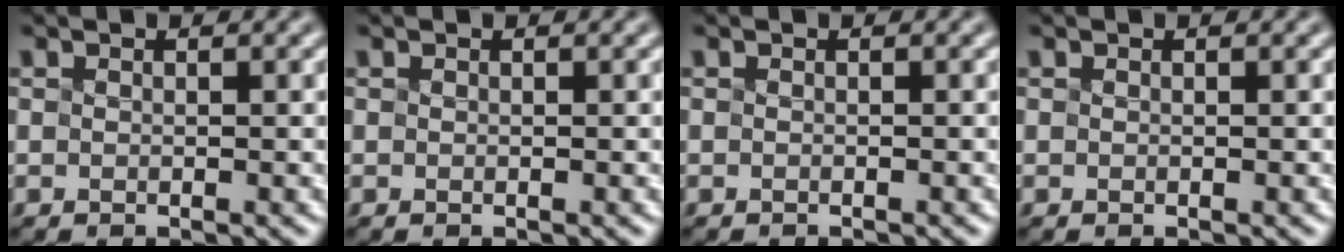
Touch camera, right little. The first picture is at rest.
{"total": 0.0}
{"total": 0.8, "force": [-0.7, 0.0, 0.1], "torque": [0.005, -0.003, -0.013]}
{"total": 0.0}